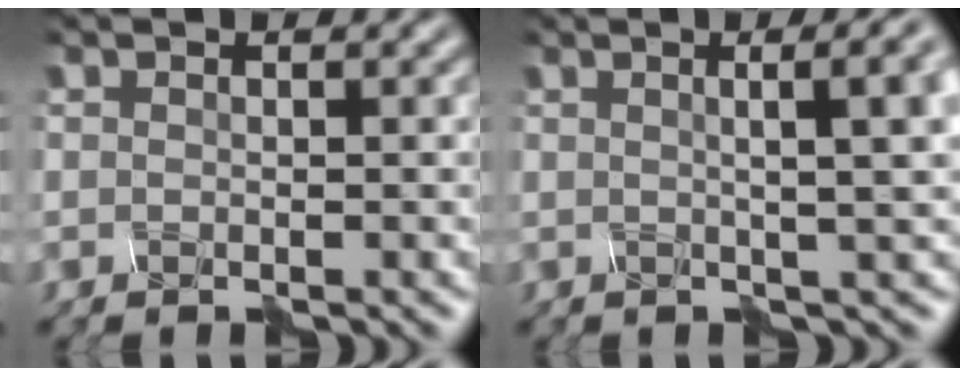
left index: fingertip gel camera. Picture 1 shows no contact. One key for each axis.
{"total": 7.3, "fx": 1.7, "fy": 2.0, "fz": 6.8, "tx": -0.052, "ty": 0.037, "tz": 0.020}